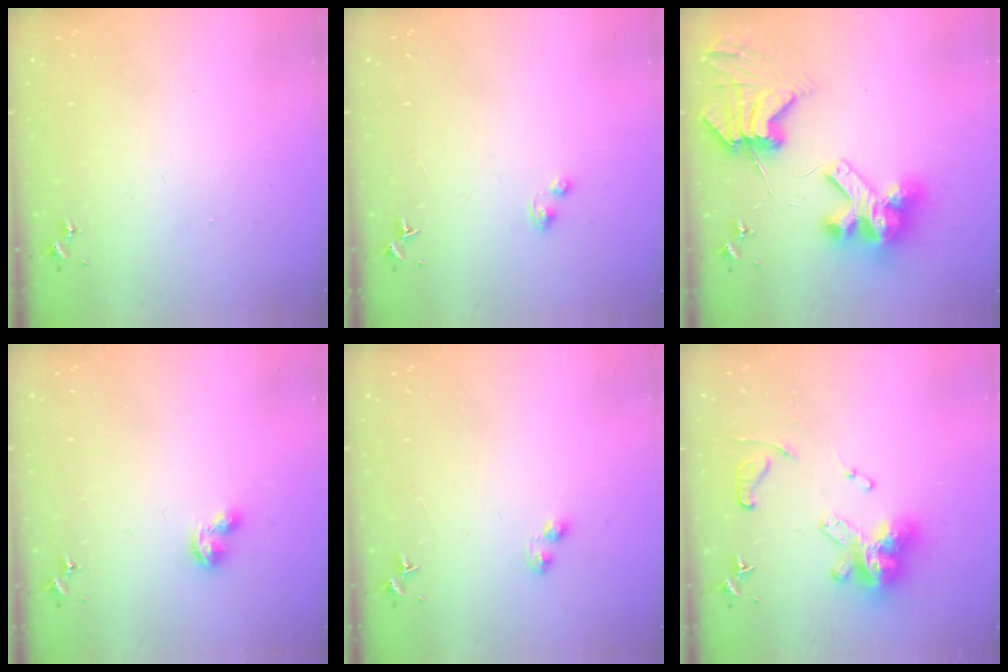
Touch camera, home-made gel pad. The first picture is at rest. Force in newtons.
{"total": 1.5, "press": 1.5, "slide": 0.4}
{"total": 14.8, "press": 14.7, "slide": 2.0}
{"total": 2.6, "press": 2.6, "slide": 0.3}
{"total": 3.2, "press": 3.1, "slide": 0.5}
{"total": 17.1, "press": 17.0, "slide": 1.4}